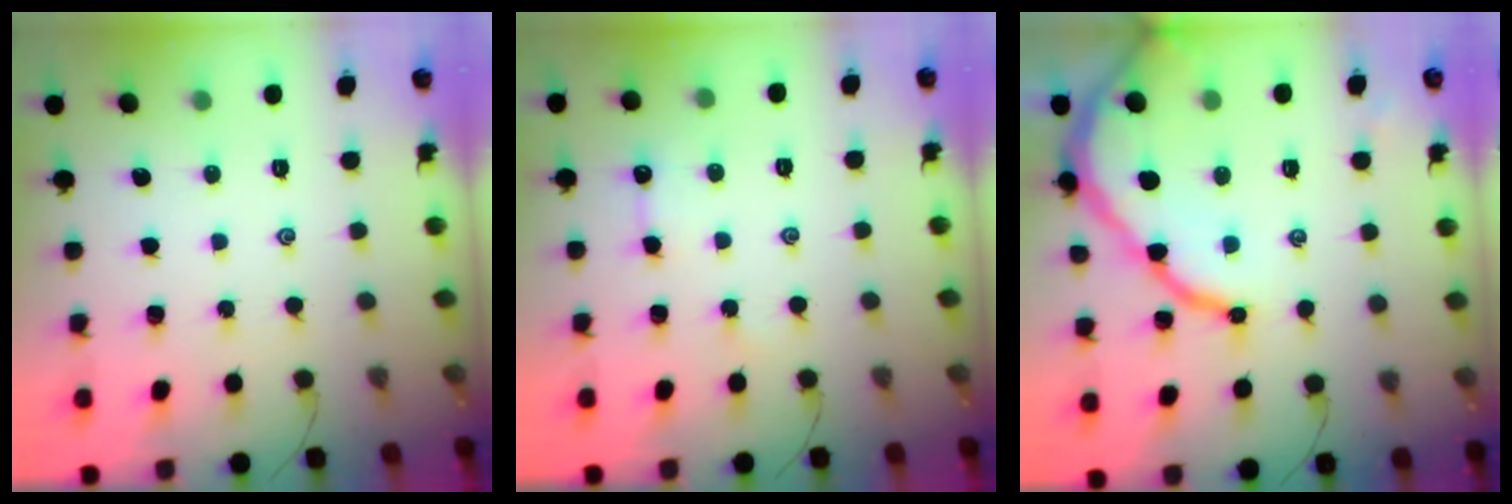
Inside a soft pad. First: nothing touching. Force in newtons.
{"total": 3.0, "press": 3.0, "slide": 0.4}
{"total": 12.5, "press": 12.5, "slide": 1.4}